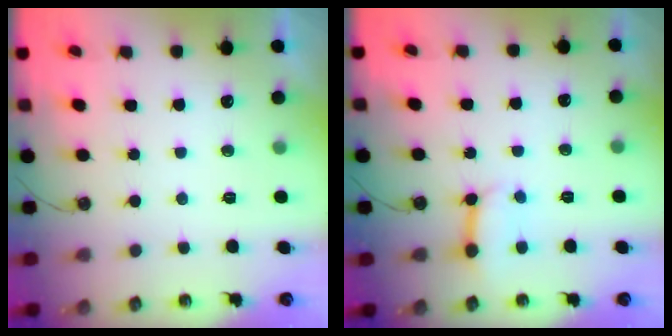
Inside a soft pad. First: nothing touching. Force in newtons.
{"total": 7.2, "press": 7.2, "slide": 0.7}